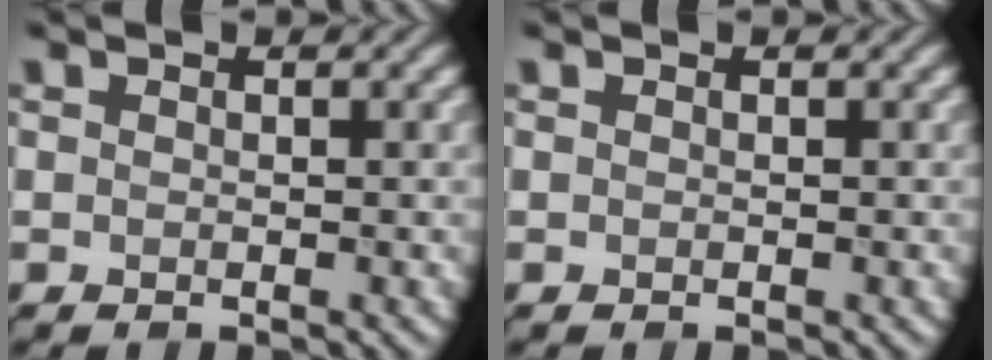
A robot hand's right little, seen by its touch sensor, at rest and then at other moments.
{"total": 0.0}